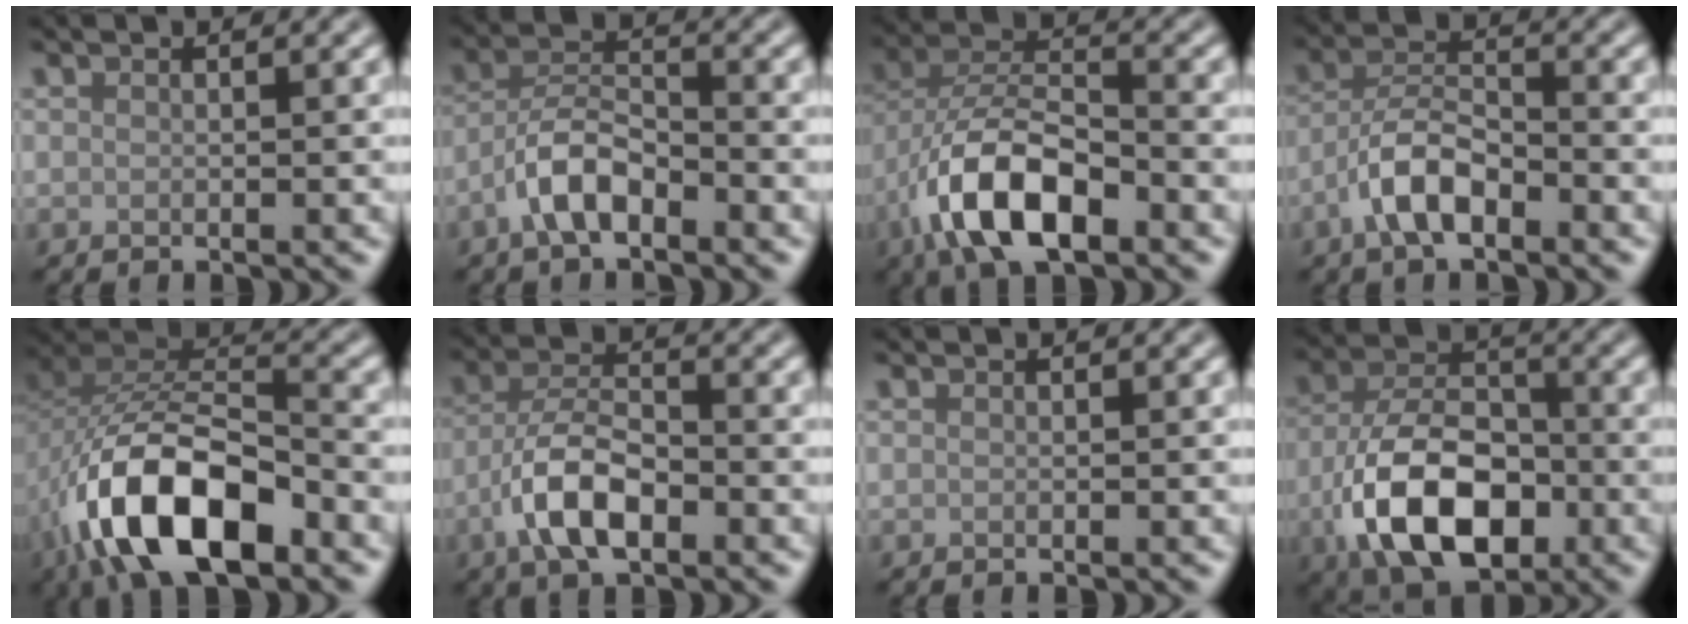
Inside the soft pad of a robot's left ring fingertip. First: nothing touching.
{"total": 4.3, "force": [-2.7, 1.7, 3.0], "torque": [-0.053, 0.015, -0.058]}
{"total": 9.1, "force": [-4.5, 4.0, 6.8], "torque": [-0.127, 0.012, -0.090]}
{"total": 4.7, "force": [-2.7, 1.8, 3.4], "torque": [-0.061, 0.014, -0.058]}
{"total": 12.3, "force": [-5.7, 6.1, 9.1], "torque": [-0.182, -0.003, -0.103]}
{"total": 5.8, "force": [-2.7, 2.4, 4.5], "torque": [-0.085, 0.008, -0.058]}
{"total": 0.0}
{"total": 10.7, "force": [-4.0, 6.1, 7.7], "torque": [-0.159, -0.007, -0.078]}